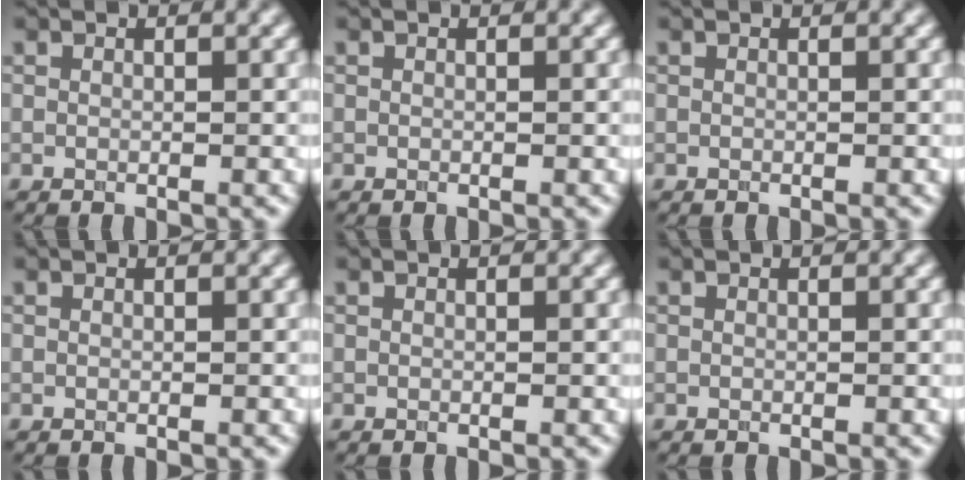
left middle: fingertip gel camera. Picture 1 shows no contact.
{"total": 0.0}
{"total": 0.0}
{"total": 0.0}
{"total": 0.0}
{"total": 0.0}